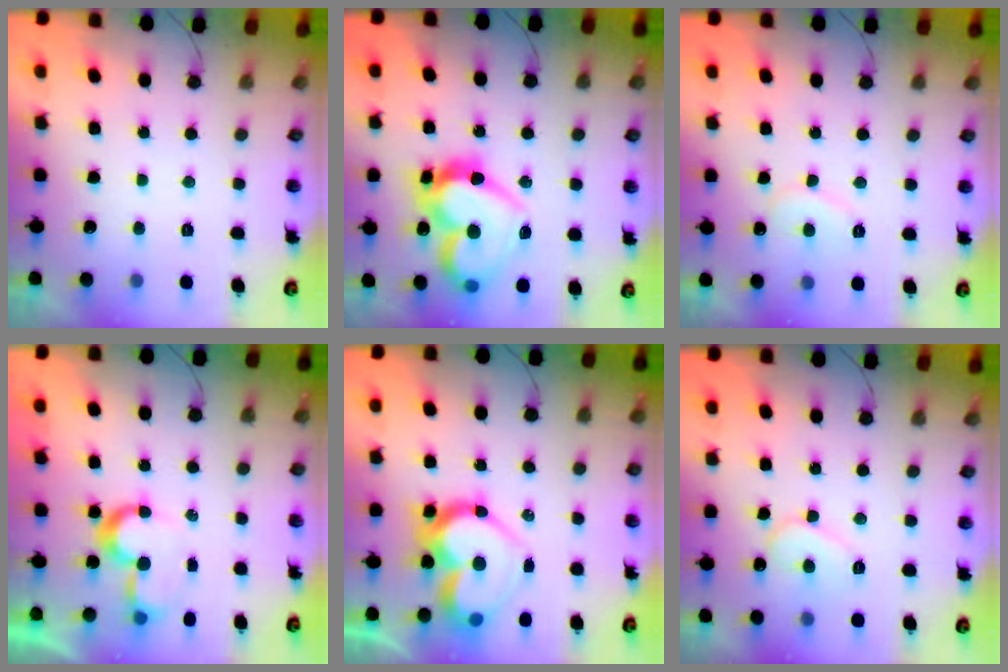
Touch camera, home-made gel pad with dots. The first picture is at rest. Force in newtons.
{"total": 21.2, "press": 21.1, "slide": 2.6}
{"total": 7.1, "press": 7.0, "slide": 0.7}
{"total": 9.1, "press": 9.0, "slide": 0.6}
{"total": 17.6, "press": 17.6, "slide": 1.3}
{"total": 8.2, "press": 8.1, "slide": 0.8}